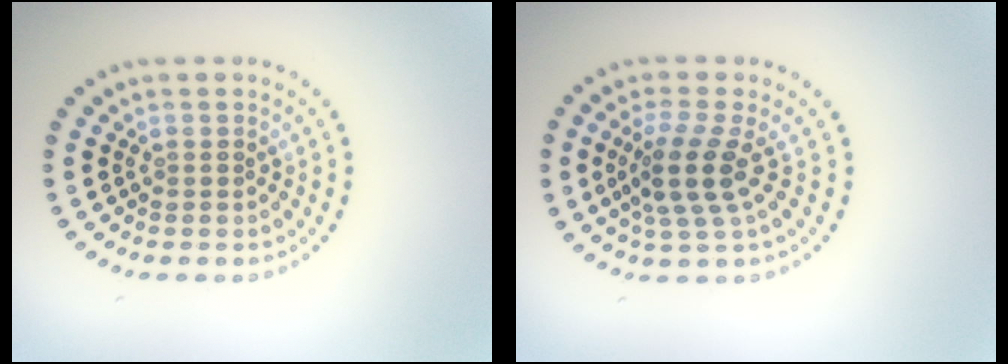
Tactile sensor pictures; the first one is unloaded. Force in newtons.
{"total": 3.7, "press": 2.8, "slide": 2.4}